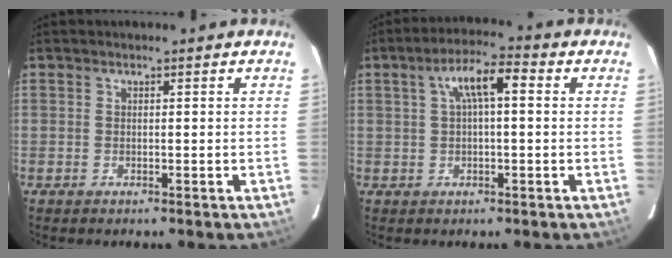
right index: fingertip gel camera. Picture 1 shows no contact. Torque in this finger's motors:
{"motor_torque": [0.44, -0.27, 0.46, 0.10]}